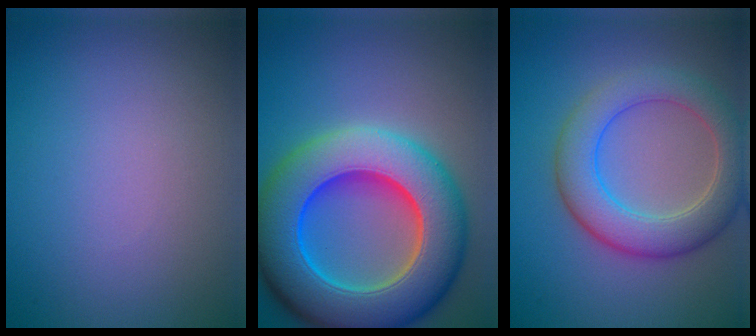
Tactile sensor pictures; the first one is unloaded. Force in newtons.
{"total": 14.0, "press": 13.9, "slide": 0.5}
{"total": 6.1, "press": 6.1, "slide": 0.2}